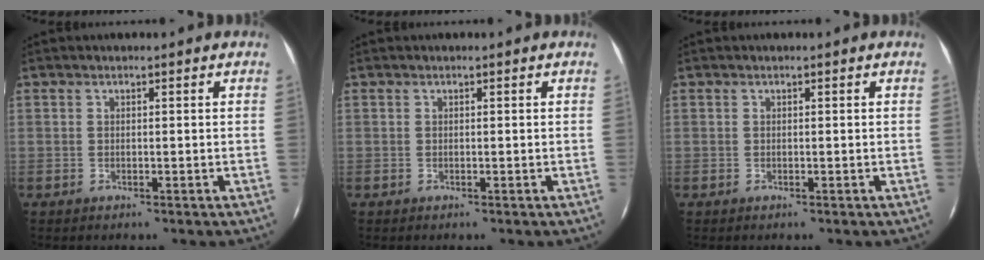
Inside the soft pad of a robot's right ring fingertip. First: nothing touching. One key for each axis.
{"total": 0.0}
{"total": 0.0}